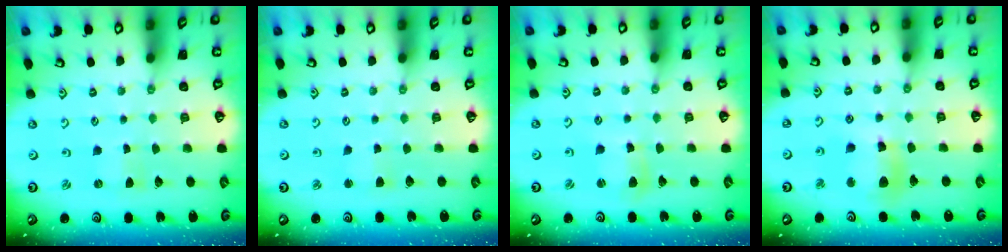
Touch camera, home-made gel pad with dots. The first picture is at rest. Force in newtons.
{"total": 2.9, "press": 2.9, "slide": 0.3}
{"total": 5.1, "press": 5.0, "slide": 0.7}
{"total": 11.1, "press": 10.9, "slide": 2.1}